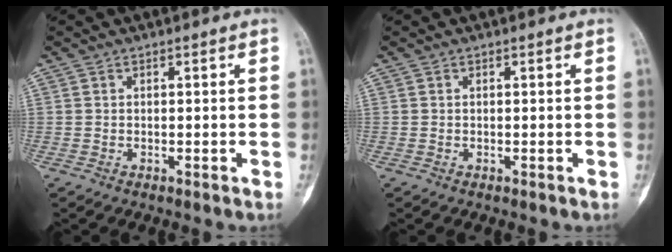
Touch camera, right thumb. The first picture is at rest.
{"total": 0.0}